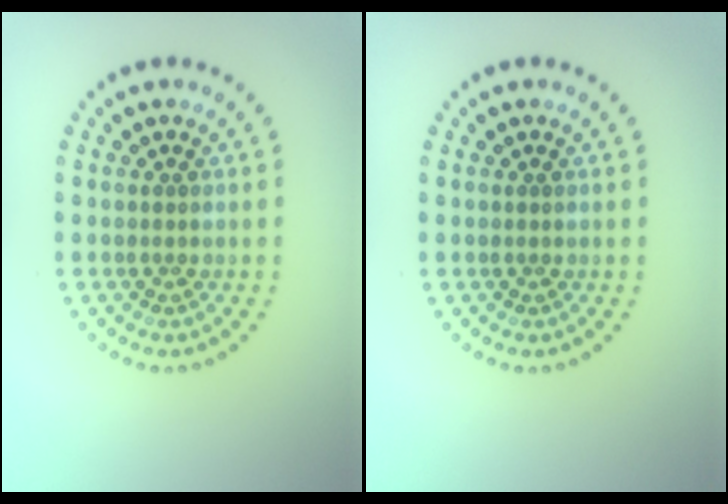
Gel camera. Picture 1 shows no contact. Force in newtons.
{"total": 0.0}